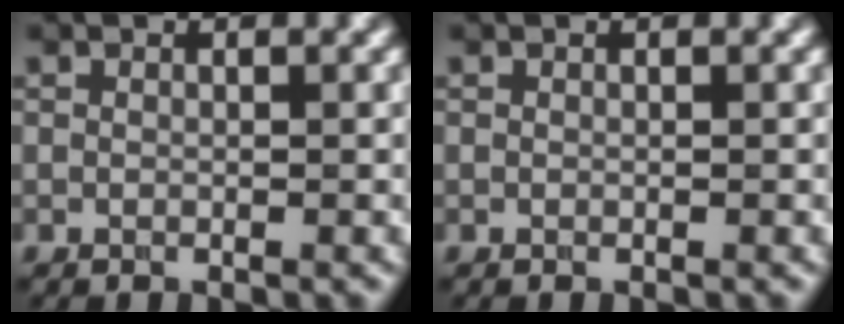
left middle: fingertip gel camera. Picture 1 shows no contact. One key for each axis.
{"total": 0.0}